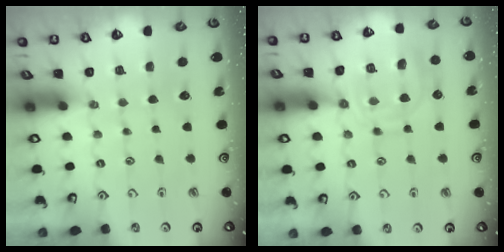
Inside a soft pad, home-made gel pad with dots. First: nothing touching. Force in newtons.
{"total": 13.7, "press": 13.7, "slide": 1.2}